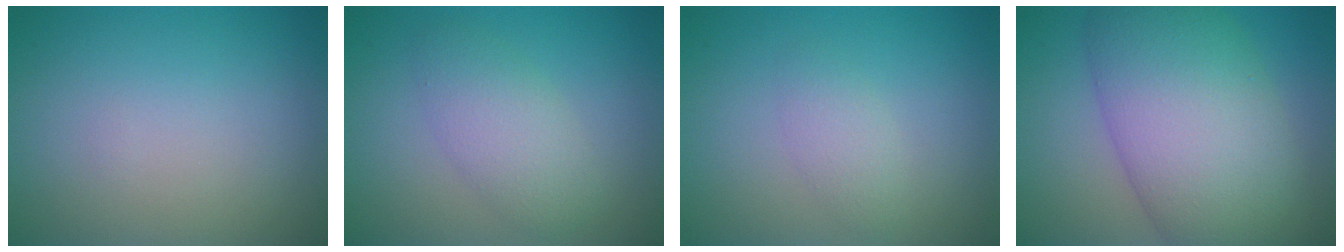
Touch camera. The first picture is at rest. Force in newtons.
{"total": 3.5, "press": 3.5, "slide": 0.2}
{"total": 1.7, "press": 1.7, "slide": 0.1}
{"total": 11.9, "press": 11.9, "slide": 0.3}